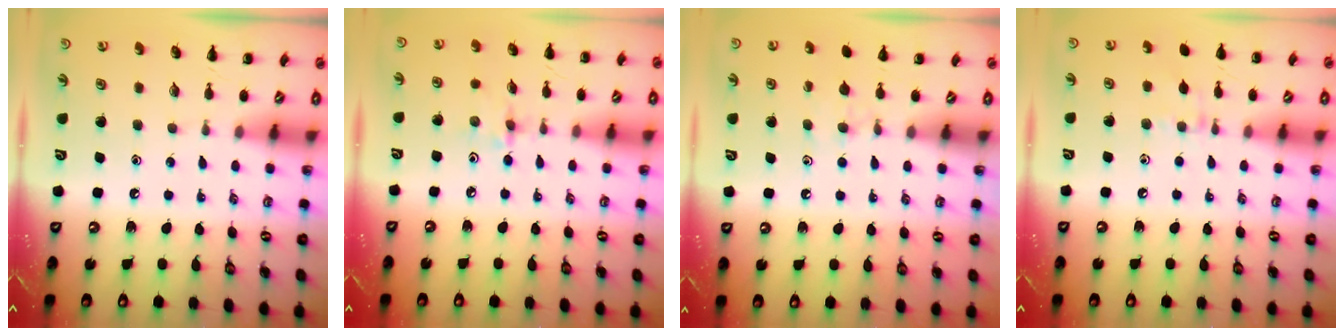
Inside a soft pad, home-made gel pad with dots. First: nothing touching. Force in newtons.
{"total": 2.2, "press": 2.2, "slide": 0.5}
{"total": 5.7, "press": 5.4, "slide": 2.0}
{"total": 6.5, "press": 6.3, "slide": 1.6}